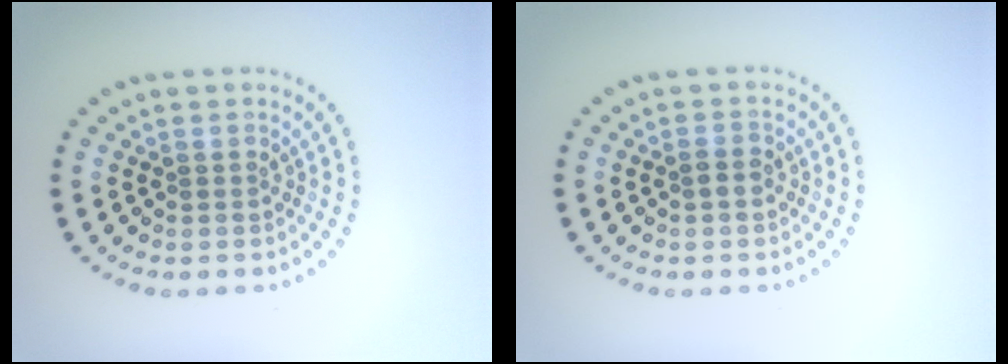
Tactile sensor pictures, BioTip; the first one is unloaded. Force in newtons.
{"total": 1.2, "press": 1.1, "slide": 0.2}